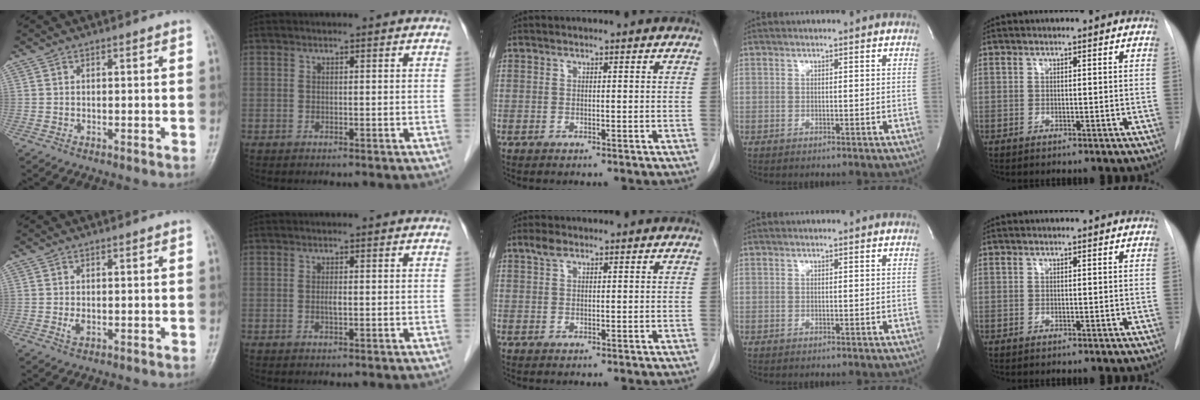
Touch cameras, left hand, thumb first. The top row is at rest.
{"thumb": {"total": 1.7, "force": [0.3, 0.8, 1.4], "torque": [-0.026, -0.002, 0.010]}, "index": {"total": 0.5, "force": [0.1, 0.1, 0.5], "torque": [-0.013, 0.000, 0.003]}, "middle": {"total": 1.2, "force": [0.8, 0.5, 0.7], "torque": [-0.017, 0.010, 0.017]}}